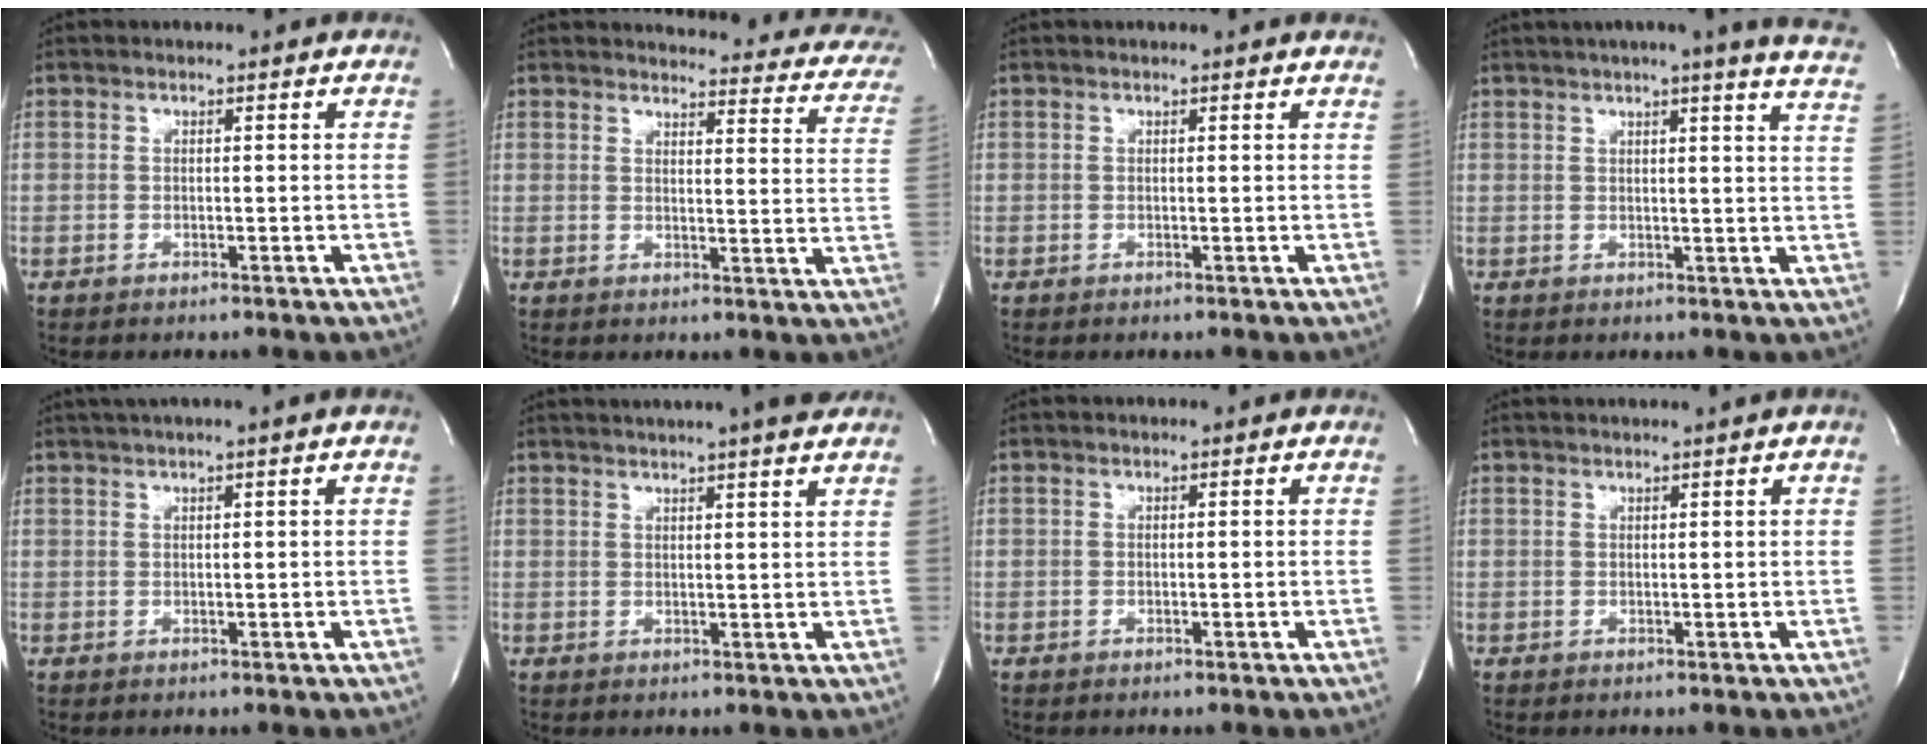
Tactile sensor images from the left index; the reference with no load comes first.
{"total": 19.2, "force": [18.0, 4.3, 5.3], "torque": [-0.034, -0.073, 0.171]}
{"total": 2.0, "force": [2.0, 0.1, 0.4], "torque": [-0.014, 0.001, 0.011]}
{"total": 17.5, "force": [15.0, -0.2, 9.1], "torque": [-0.132, -0.024, 0.164]}
{"total": 3.2, "force": [2.3, -0.8, 2.1], "torque": [-0.037, 0.017, 0.045]}
{"total": 11.5, "force": [10.1, -0.2, 5.5], "torque": [-0.092, 0.018, 0.121]}
{"total": 0.0}
{"total": 2.4, "force": [2.0, -0.8, 1.0], "torque": [-0.013, 0.008, 0.035]}